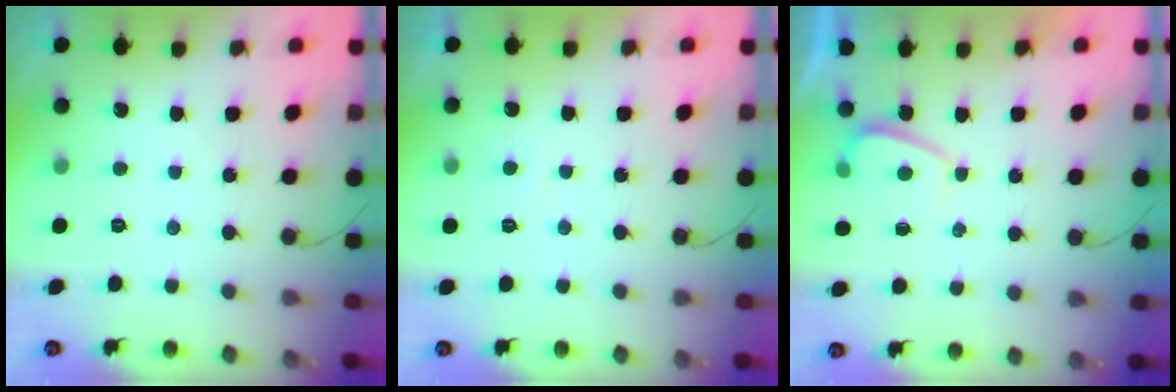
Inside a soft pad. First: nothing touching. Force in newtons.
{"total": 2.0, "press": 2.0, "slide": 0.6}
{"total": 1.8, "press": 1.7, "slide": 0.6}